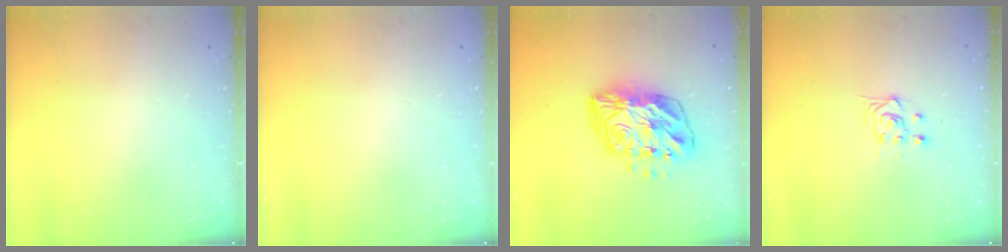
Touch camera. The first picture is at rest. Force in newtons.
{"total": 0.0}
{"total": 14.1, "press": 14.0, "slide": 1.1}
{"total": 3.6, "press": 3.3, "slide": 1.4}